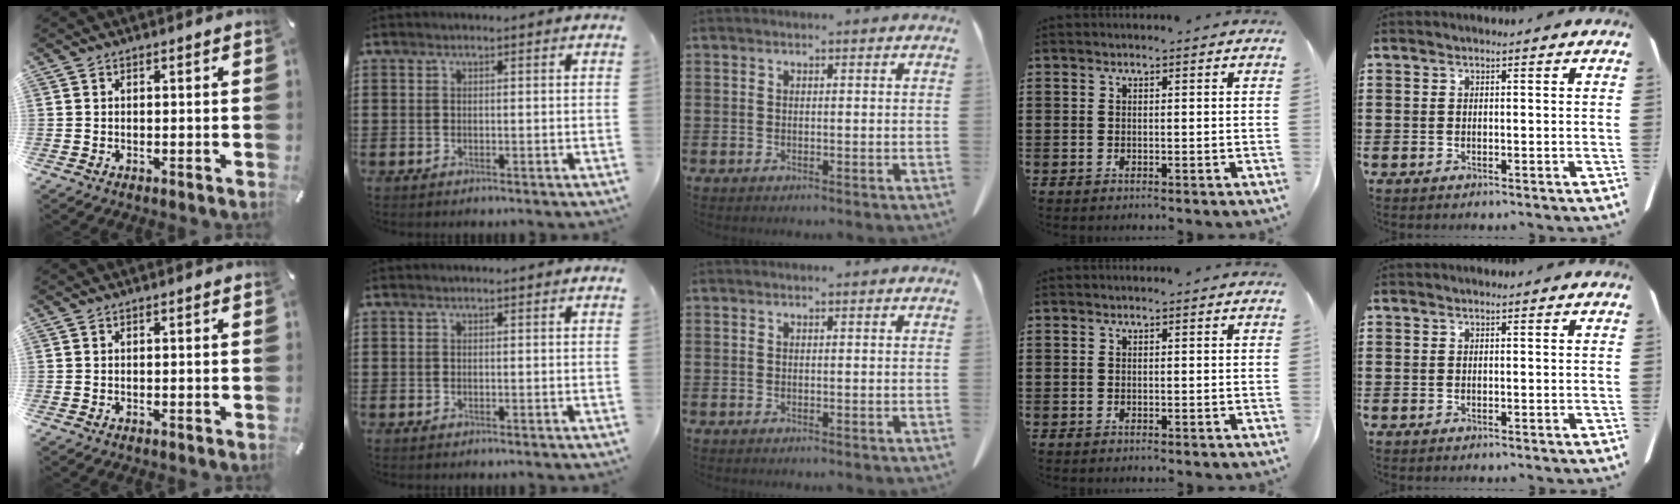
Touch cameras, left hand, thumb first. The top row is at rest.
{}